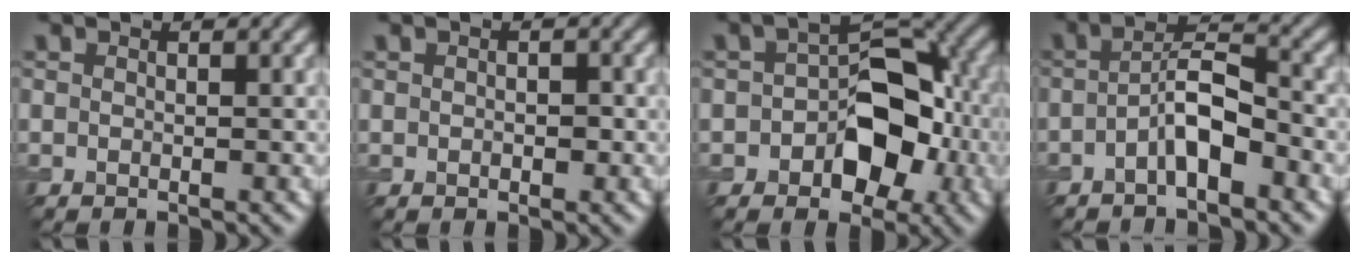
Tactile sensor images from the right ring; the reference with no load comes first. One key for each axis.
{"total": 0.7, "fx": 0.2, "fy": 0.4, "fz": 0.5, "tx": -0.010, "ty": 0.003, "tz": 0.007}
{"total": 6.9, "fx": -1.6, "fy": 4.4, "fz": 5.0, "tx": -0.063, "ty": 0.016, "tz": -0.028}
{"total": 3.6, "fx": -1.4, "fy": 0.8, "fz": 3.2, "tx": -0.060, "ty": 0.017, "tz": -0.030}